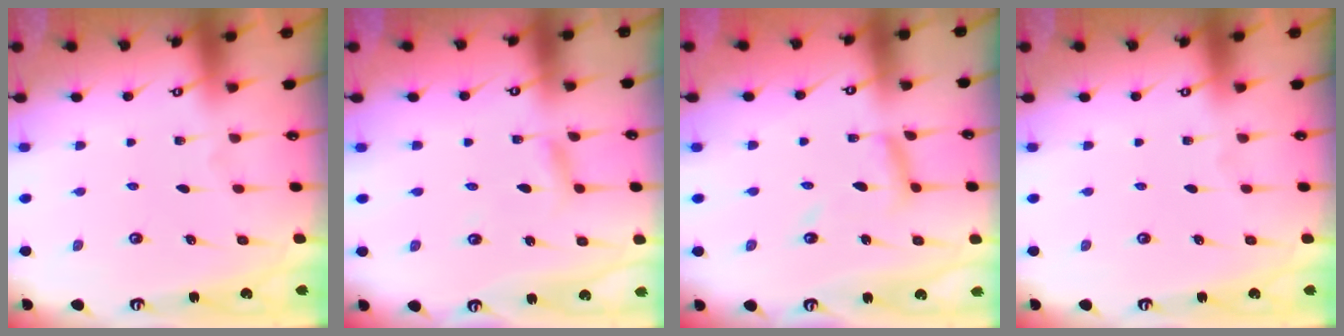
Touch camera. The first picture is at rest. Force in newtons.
{"total": 3.3, "press": 3.2, "slide": 0.4}
{"total": 8.1, "press": 8.0, "slide": 0.2}
{"total": 0.0}